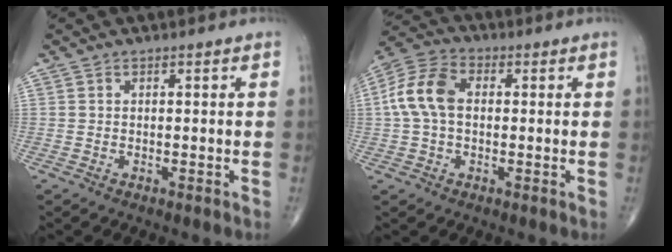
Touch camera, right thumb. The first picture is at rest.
{"total": 10.1, "force": [0.7, 6.6, 7.6], "torque": [-0.159, 0.030, 0.007]}